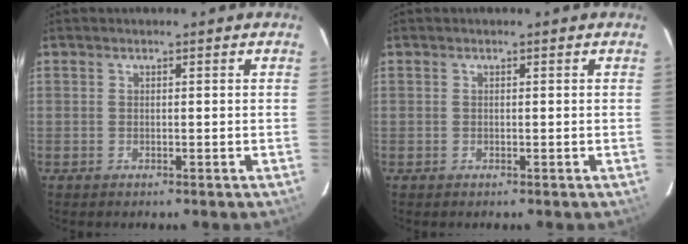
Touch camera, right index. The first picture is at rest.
{"total": 0.0}